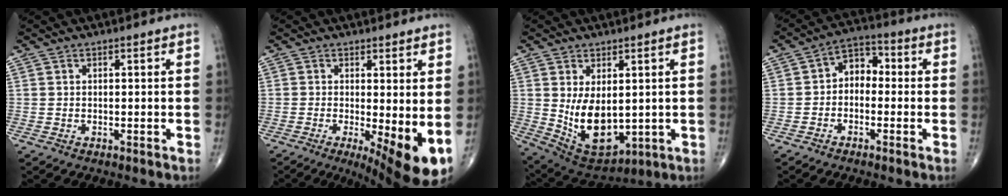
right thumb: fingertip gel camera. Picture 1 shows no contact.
{"total": 10.6, "force": [-1.6, 3.2, 10.0], "torque": [-0.142, -0.023, -0.015]}
{"total": 11.9, "force": [0.4, 6.8, 9.7], "torque": [-0.142, -0.018, 0.039]}
{"total": 5.9, "force": [-0.6, 4.2, 4.1], "torque": [-0.042, 0.029, -0.028]}